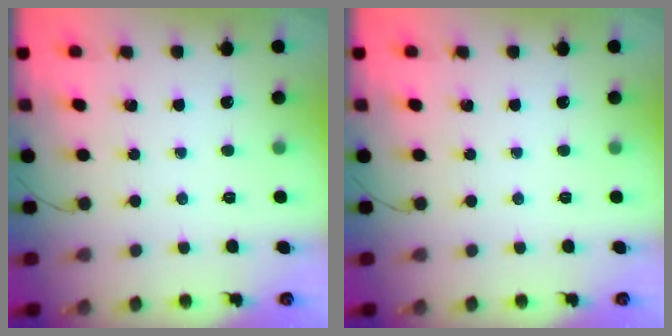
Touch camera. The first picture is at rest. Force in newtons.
{"total": 0.0}